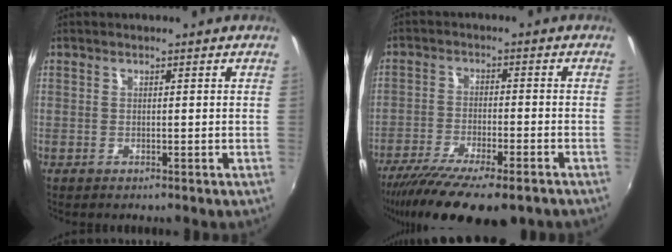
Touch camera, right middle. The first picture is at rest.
{"total": 16.7, "force": [-12.5, 4.0, 10.2], "torque": [-0.202, -0.059, -0.200]}